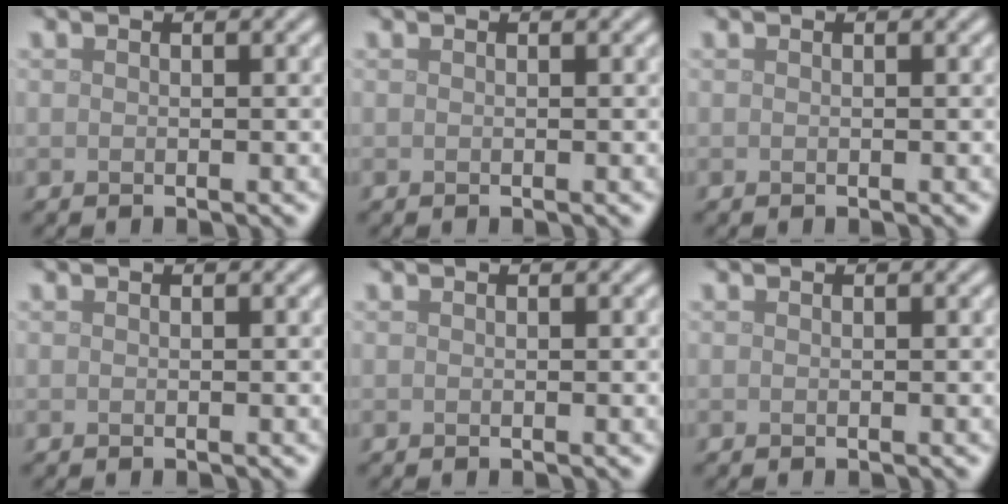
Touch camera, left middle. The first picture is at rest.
{"total": 0.0}
{"total": 0.0}
{"total": 0.0}
{"total": 0.0}
{"total": 0.0}